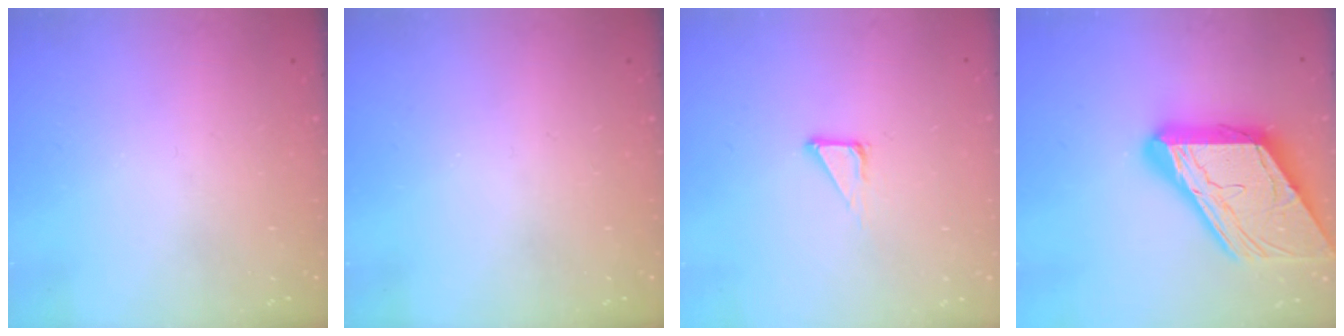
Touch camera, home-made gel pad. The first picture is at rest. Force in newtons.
{"total": 0.0}
{"total": 4.4, "press": 4.4, "slide": 0.1}
{"total": 23.0, "press": 22.9, "slide": 2.4}